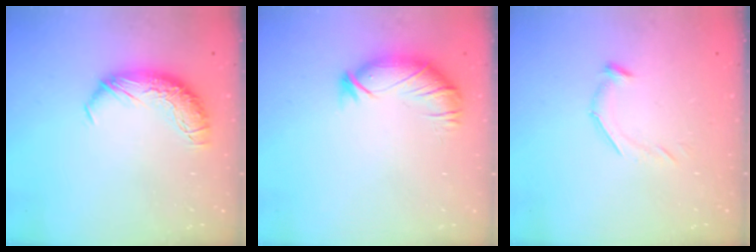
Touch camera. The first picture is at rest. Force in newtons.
{"total": 2.9, "press": 2.4, "slide": 1.7}
{"total": 5.4, "press": 5.3, "slide": 1.2}